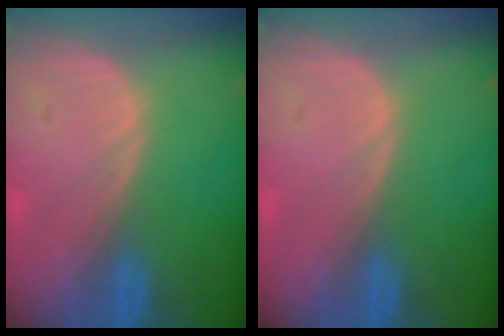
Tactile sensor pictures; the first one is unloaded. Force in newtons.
{"total": 0.0}